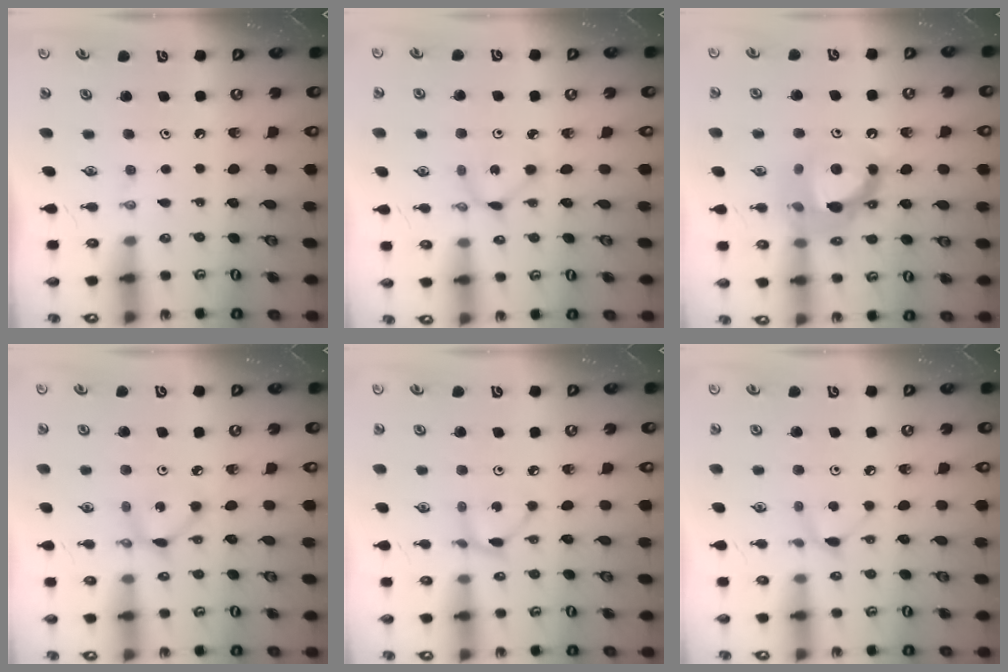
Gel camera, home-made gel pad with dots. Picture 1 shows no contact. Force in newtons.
{"total": 2.6, "press": 2.6, "slide": 0.1}
{"total": 13.9, "press": 13.8, "slide": 1.2}
{"total": 3.8, "press": 3.8, "slide": 0.1}
{"total": 2.8, "press": 2.8, "slide": 0.1}
{"total": 4.6, "press": 4.5, "slide": 0.6}